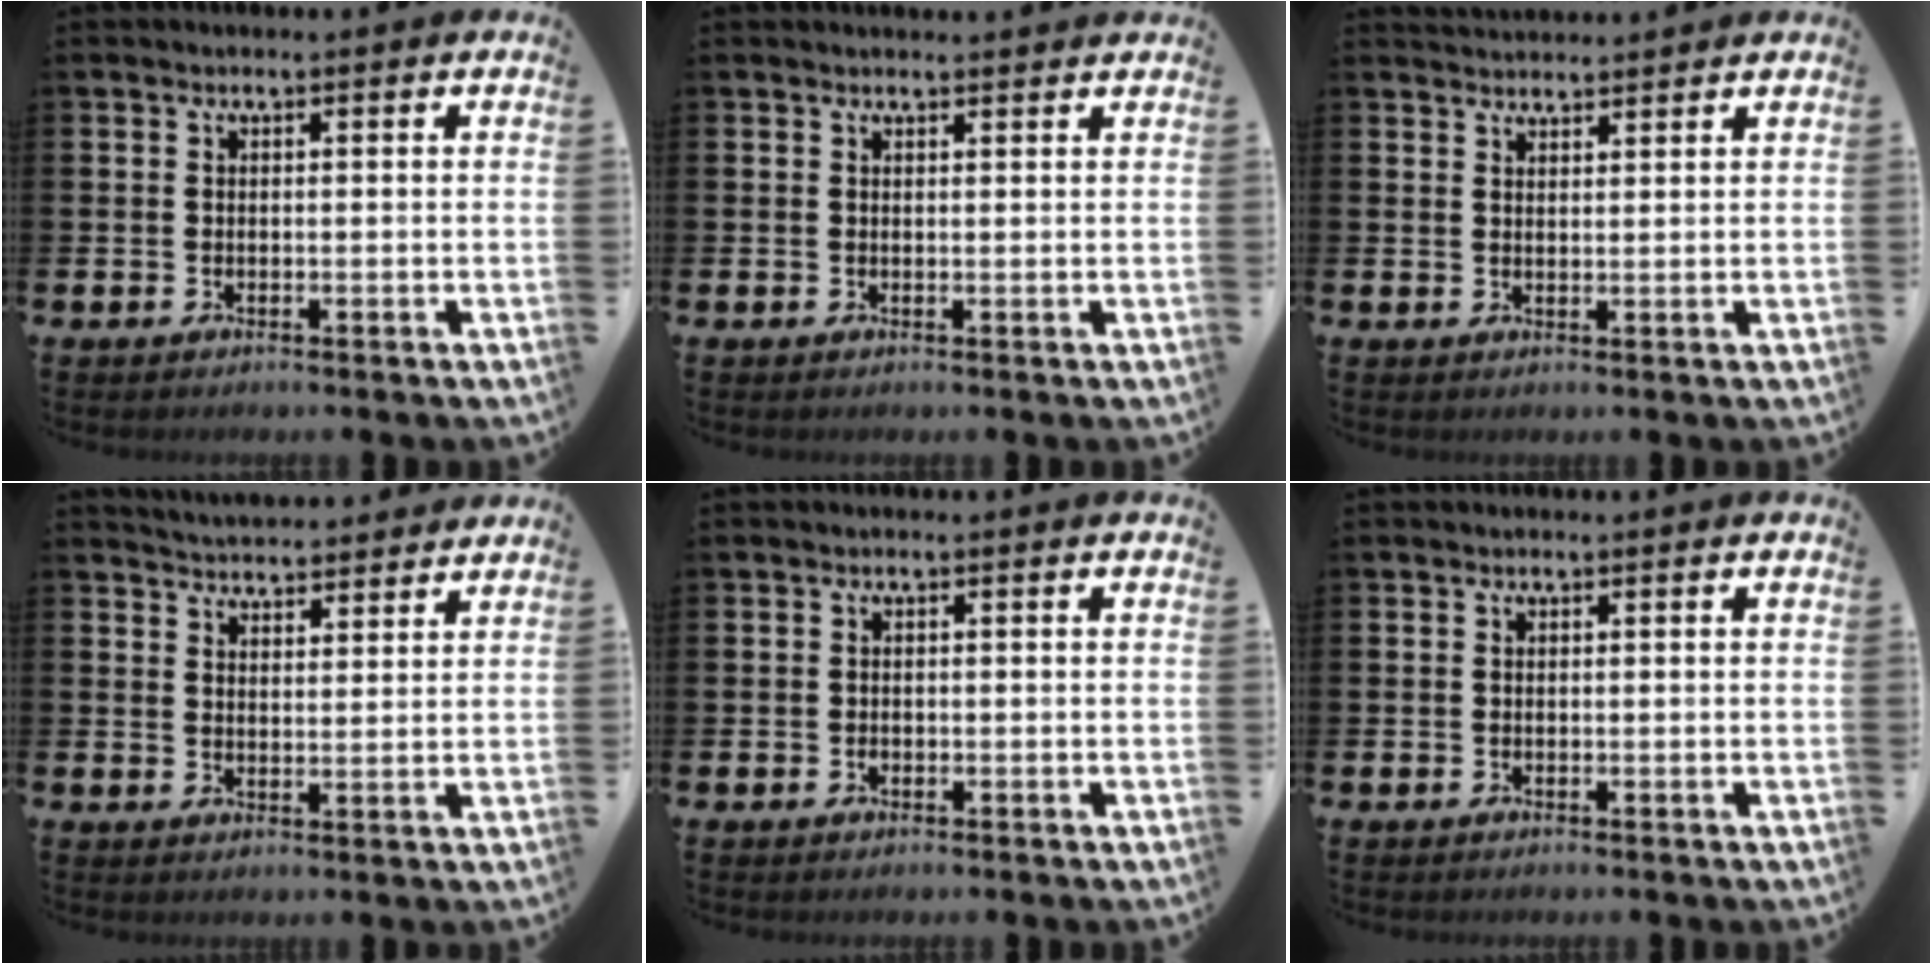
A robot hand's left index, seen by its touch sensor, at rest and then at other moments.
{"total": 0.5, "force": [0.5, -0.1, 0.0], "torque": [0.011, -0.003, 0.008]}
{"total": 2.1, "force": [2.1, 0.3, -0.1], "torque": [0.008, -0.012, 0.036]}
{"total": 4.4, "force": [4.4, 0.4, -0.2], "torque": [-0.005, -0.027, 0.080]}
{"total": 0.6, "force": [-0.2, 0.5, 0.3], "torque": [-0.012, 0.004, -0.004]}
{"total": 0.0}